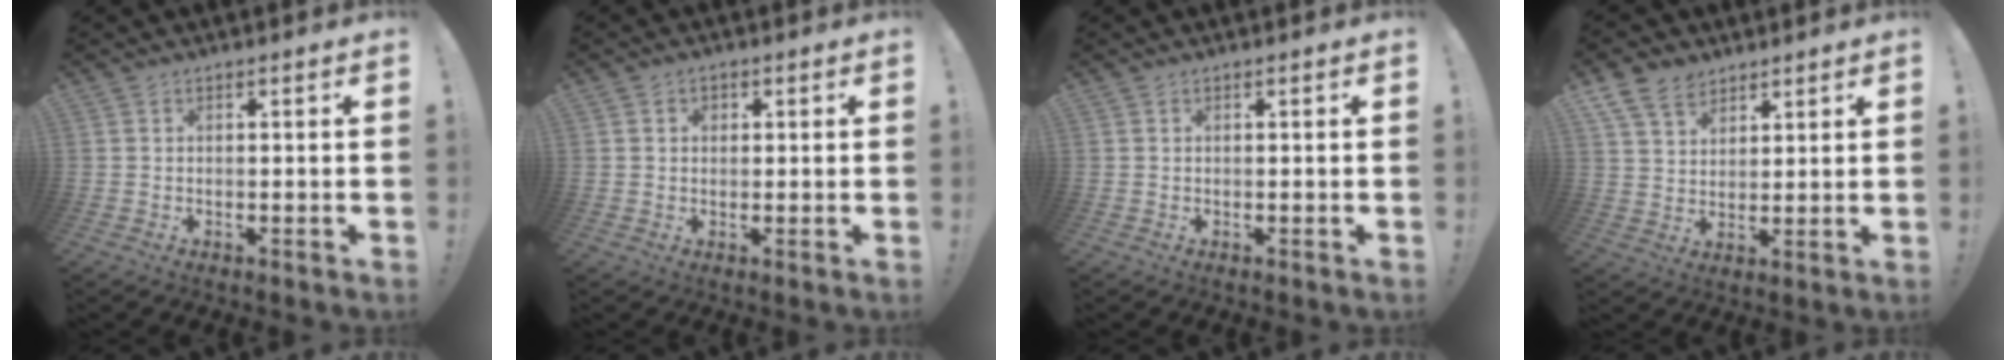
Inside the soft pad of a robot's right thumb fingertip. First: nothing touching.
{"total": 1.9, "force": [0.4, 1.7, 0.7], "torque": [-0.008, 0.000, 0.008]}
{"total": 0.0}
{"total": 8.9, "force": [6.2, 5.6, 2.9], "torque": [-0.061, -0.031, 0.125]}